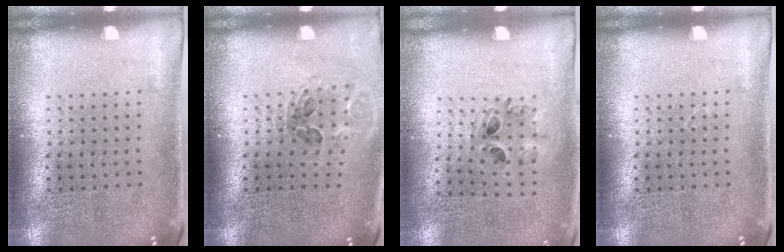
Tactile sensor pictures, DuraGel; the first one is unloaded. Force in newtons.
{"total": 1.0, "press": 1.0, "slide": 0.1}
{"total": 0.9, "press": 0.9, "slide": 0.3}
{"total": 0.0}